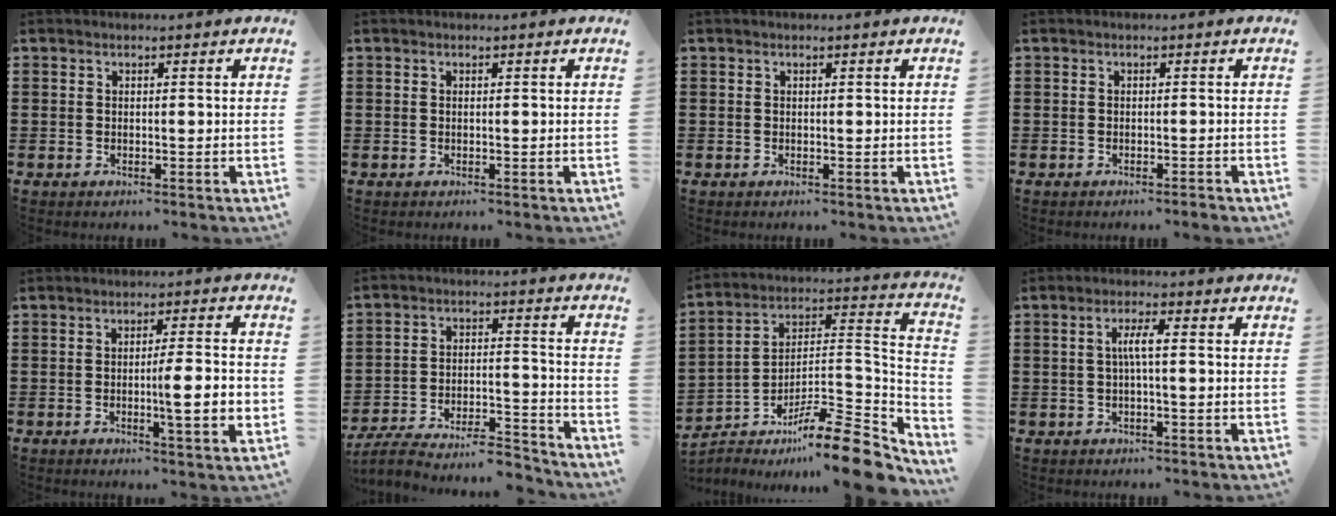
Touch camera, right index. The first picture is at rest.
{"total": 0.0}
{"total": 0.0}
{"total": 0.8, "force": [-0.7, -0.1, 0.4], "torque": [-0.008, -0.003, -0.013]}
{"total": 7.3, "force": [-1.3, 0.8, 7.1], "torque": [-0.101, -0.011, -0.025]}
{"total": 6.9, "force": [-6.3, 1.2, 2.7], "torque": [-0.048, 0.006, -0.122]}
{"total": 13.0, "force": [-10.0, 2.1, 8.1], "torque": [-0.117, 0.026, -0.181]}
{"total": 3.3, "force": [-0.1, 0.3, 3.3], "torque": [-0.063, 0.001, -0.006]}